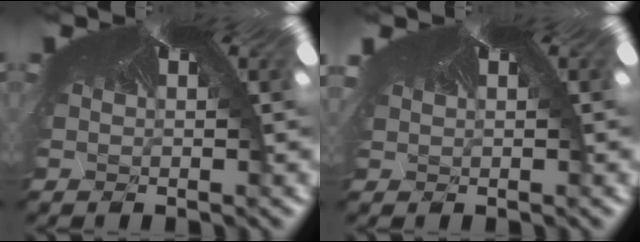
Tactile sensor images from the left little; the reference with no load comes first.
{"total": 1.2, "force": [0.1, 0.7, 1.0], "torque": [-0.031, 0.002, 0.009]}